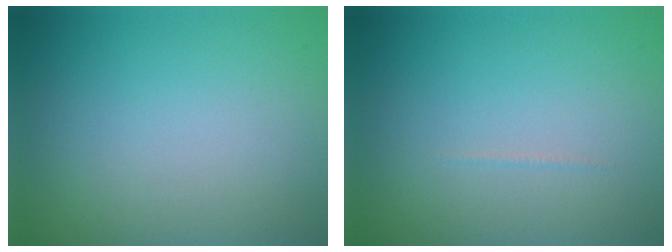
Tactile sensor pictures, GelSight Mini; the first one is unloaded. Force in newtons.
{"total": 0.6, "press": 0.6, "slide": 0.2}